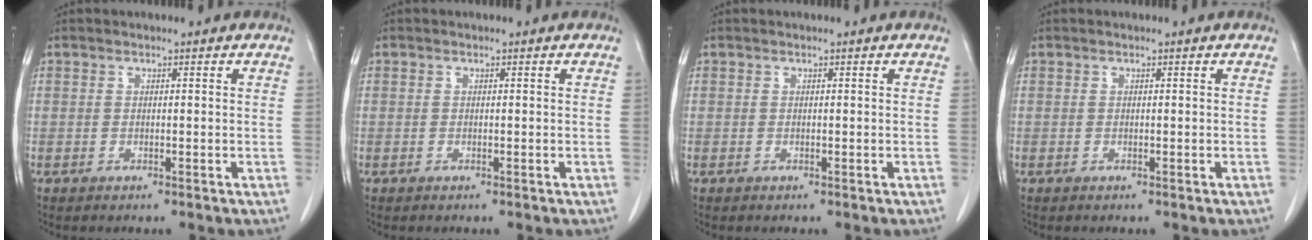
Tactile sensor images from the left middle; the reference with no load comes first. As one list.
[{"total": 0.0}, {"total": 0.0}, {"total": 0.0}]